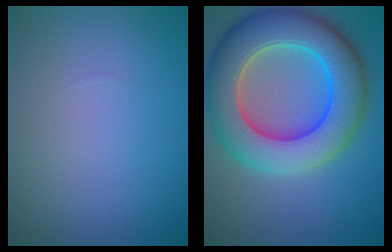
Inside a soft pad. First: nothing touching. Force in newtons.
{"total": 11.4, "press": 11.4, "slide": 0.6}